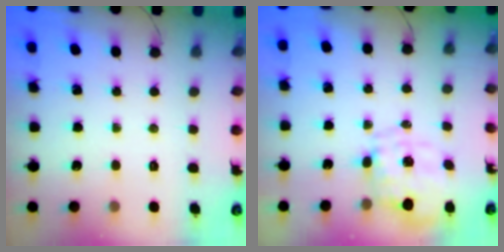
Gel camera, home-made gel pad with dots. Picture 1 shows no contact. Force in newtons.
{"total": 1.9, "press": 1.5, "slide": 1.1}